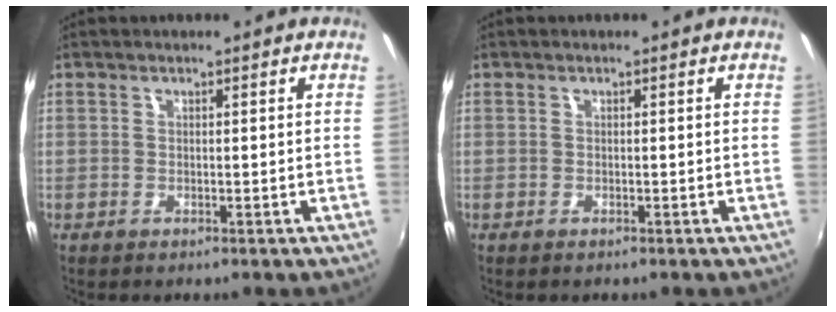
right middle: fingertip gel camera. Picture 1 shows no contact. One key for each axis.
{"total": 0.0}